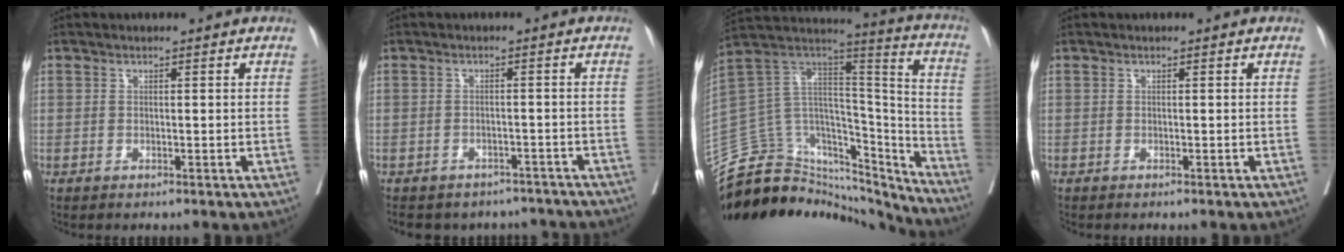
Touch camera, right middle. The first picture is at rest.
{"total": 13.4, "force": [-11.7, 5.8, 2.8], "torque": [-0.061, 0.013, -0.130]}
{"total": 30.0, "force": [-27.3, 8.6, 9.0], "torque": [-0.158, 0.038, -0.419]}
{"total": 0.0}